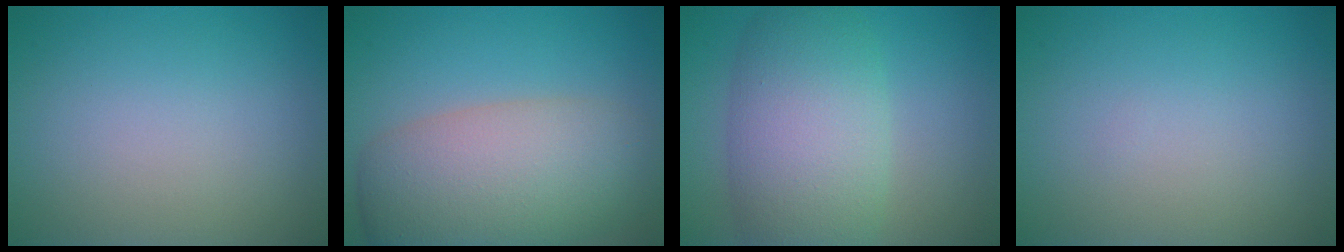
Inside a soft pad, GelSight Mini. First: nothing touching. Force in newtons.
{"total": 9.2, "press": 9.2, "slide": 0.5}
{"total": 8.5, "press": 8.5, "slide": 0.3}
{"total": 0.0}